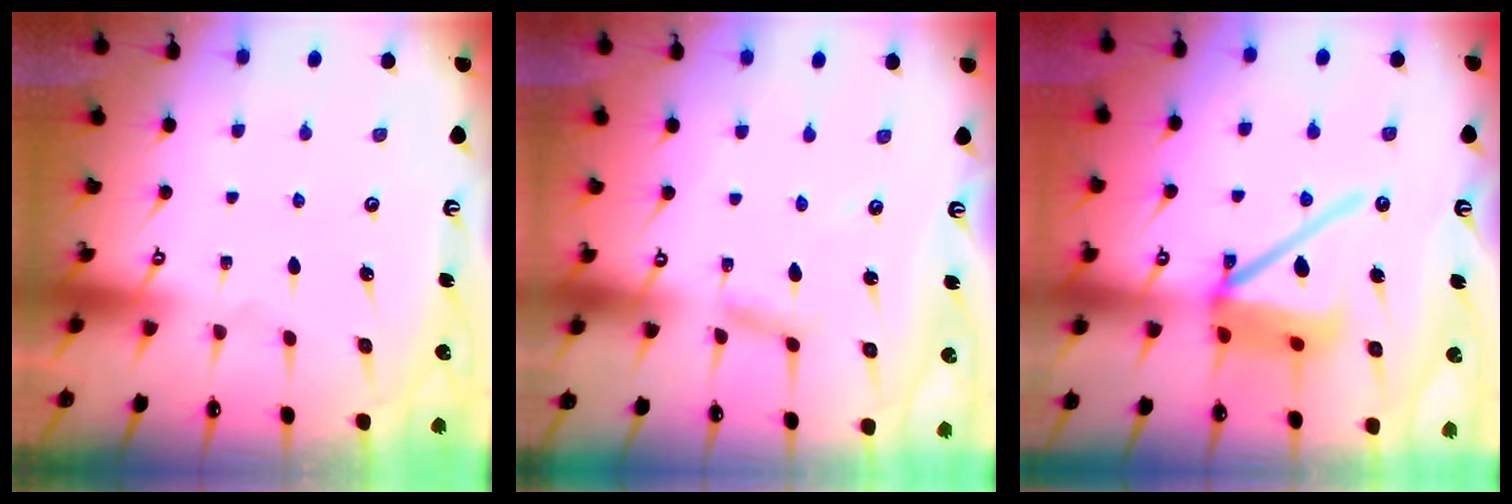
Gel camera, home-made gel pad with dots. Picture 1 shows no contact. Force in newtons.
{"total": 4.0, "press": 4.0, "slide": 0.3}
{"total": 15.3, "press": 15.2, "slide": 1.9}